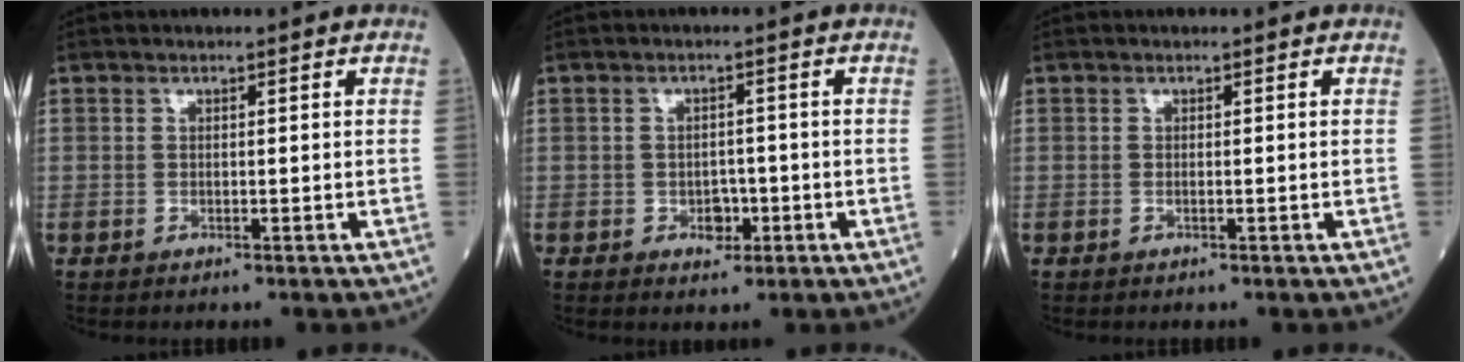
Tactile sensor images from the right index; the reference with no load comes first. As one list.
[{"total": 2.7, "force": [-1.1, 1.8, 1.7], "torque": [-0.019, 0.005, -0.012]}, {"total": 0.0}]